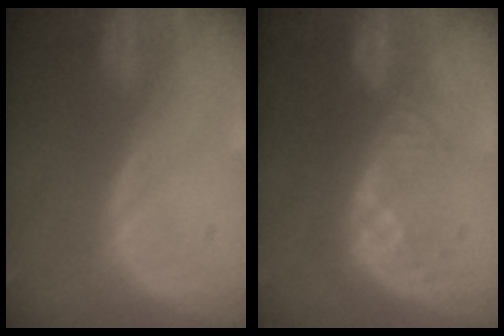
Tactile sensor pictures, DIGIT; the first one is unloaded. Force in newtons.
{"total": 8.0, "press": 7.5, "slide": 2.9}